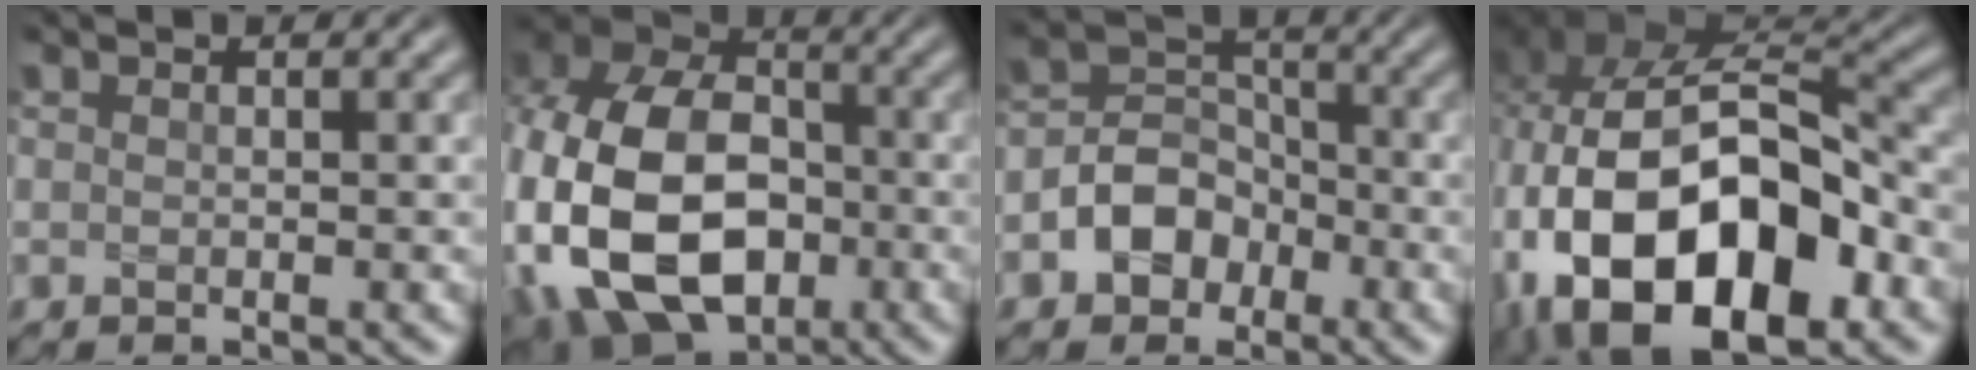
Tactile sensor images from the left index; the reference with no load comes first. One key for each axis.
{"total": 18.4, "fx": -3.9, "fy": 13.5, "fz": 11.8, "tx": -0.261, "ty": -0.029, "tz": -0.071}
{"total": 4.5, "fx": -2.1, "fy": 3.5, "fz": 2.0, "tx": -0.025, "ty": 0.005, "tz": -0.043}
{"total": 18.5, "fx": -5.0, "fy": 11.6, "fz": 13.5, "tx": -0.248, "ty": -0.031, "tz": -0.061}